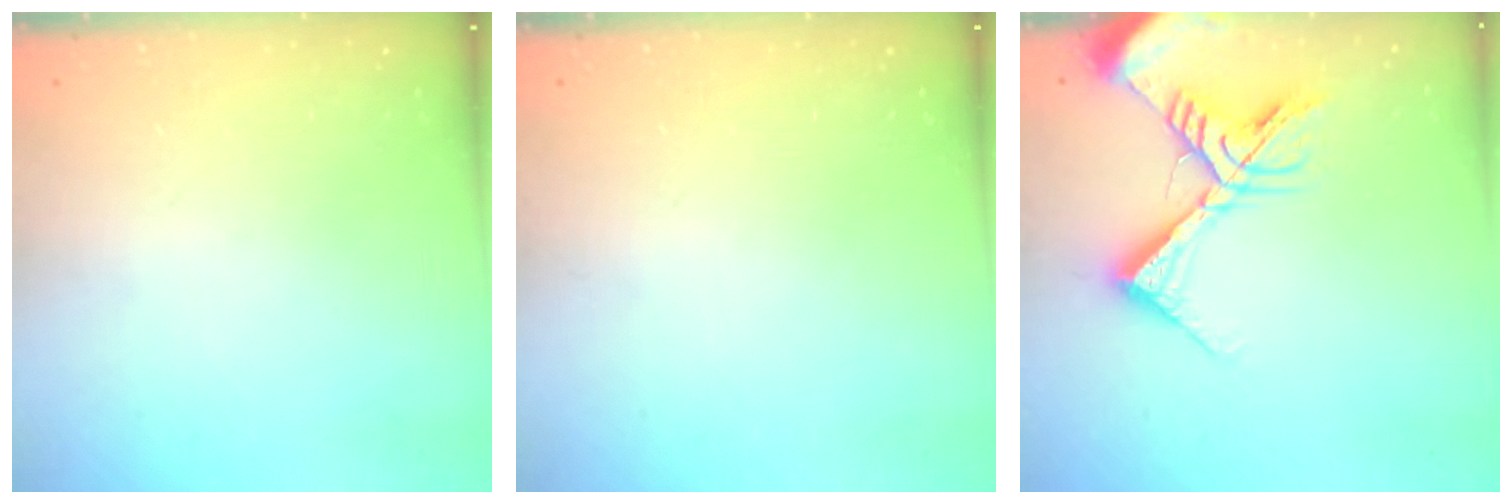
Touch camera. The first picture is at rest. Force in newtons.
{"total": 0.0}
{"total": 13.4, "press": 13.3, "slide": 1.8}